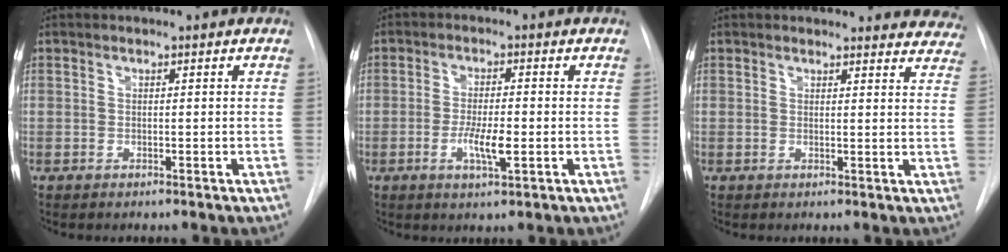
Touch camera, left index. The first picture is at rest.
{"total": 4.9, "force": [-2.0, 0.8, 4.4], "torque": [-0.082, -0.010, -0.031]}
{"total": 13.3, "force": [12.7, 3.4, 1.3], "torque": [0.022, -0.056, 0.107]}